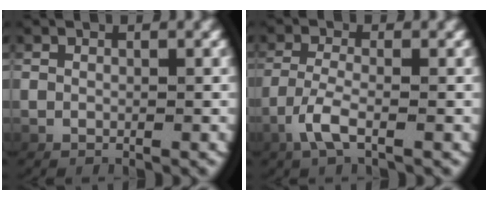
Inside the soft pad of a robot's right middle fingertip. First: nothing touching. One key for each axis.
{"total": 2.7, "fx": -1.3, "fy": 0.1, "fz": 2.4, "tx": -0.062, "ty": -0.017, "tz": -0.012}